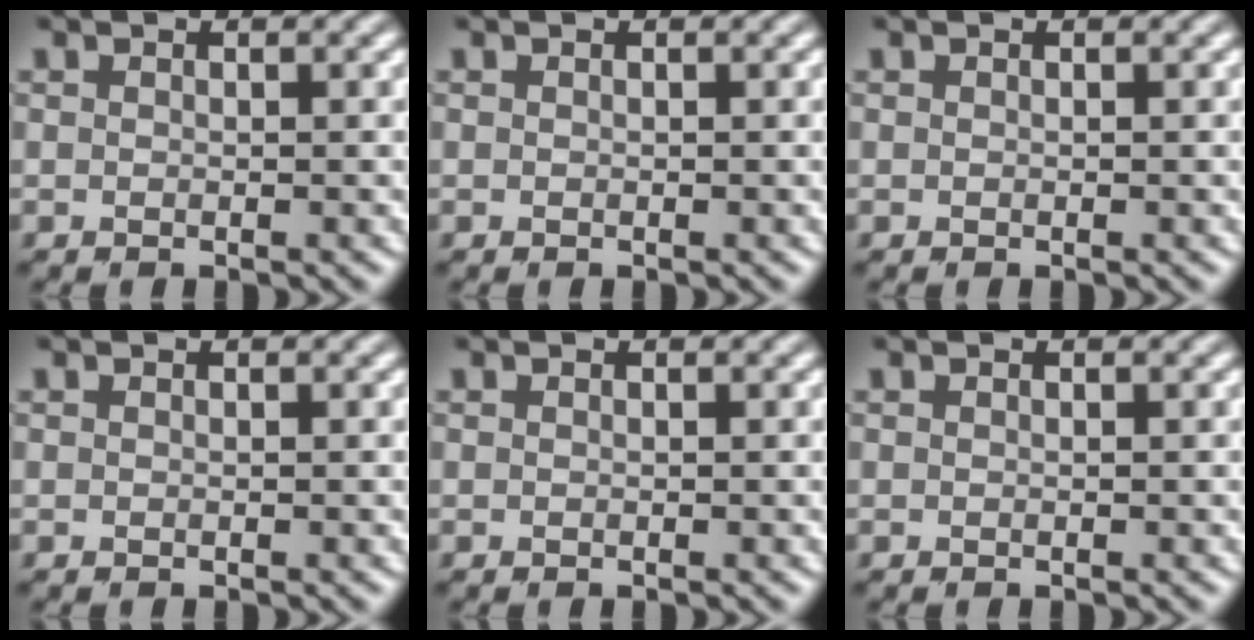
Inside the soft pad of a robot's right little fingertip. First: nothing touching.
{"total": 0.0}
{"total": 0.0}
{"total": 0.0}
{"total": 0.0}
{"total": 0.0}